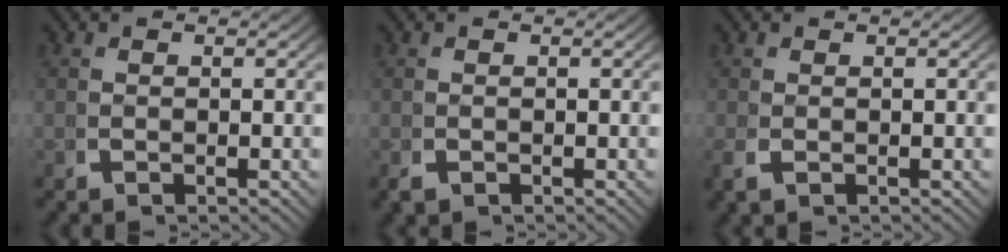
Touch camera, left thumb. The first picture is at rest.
{"total": 0.9, "force": [-0.5, 0.6, 0.3], "torque": [-0.007, -0.006, -0.006]}
{"total": 0.7, "force": [-0.1, 0.3, 0.6], "torque": [-0.018, -0.003, 0.003]}